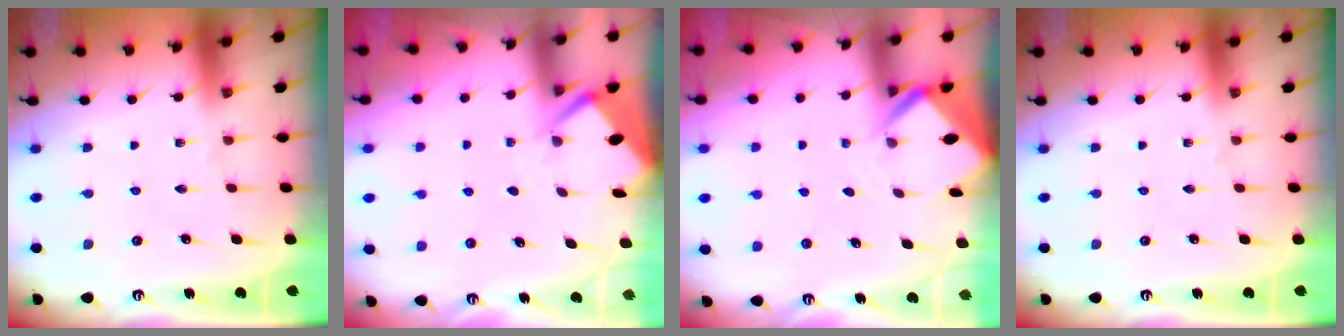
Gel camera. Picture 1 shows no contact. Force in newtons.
{"total": 2.9, "press": 2.9, "slide": 0.4}
{"total": 3.0, "press": 3.0, "slide": 0.2}
{"total": 0.0}